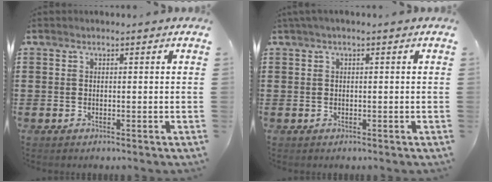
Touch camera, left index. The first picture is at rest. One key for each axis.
{"total": 0.8, "fx": -0.4, "fy": 0.0, "fz": 0.8, "tx": -0.011, "ty": -0.003, "tz": -0.006}